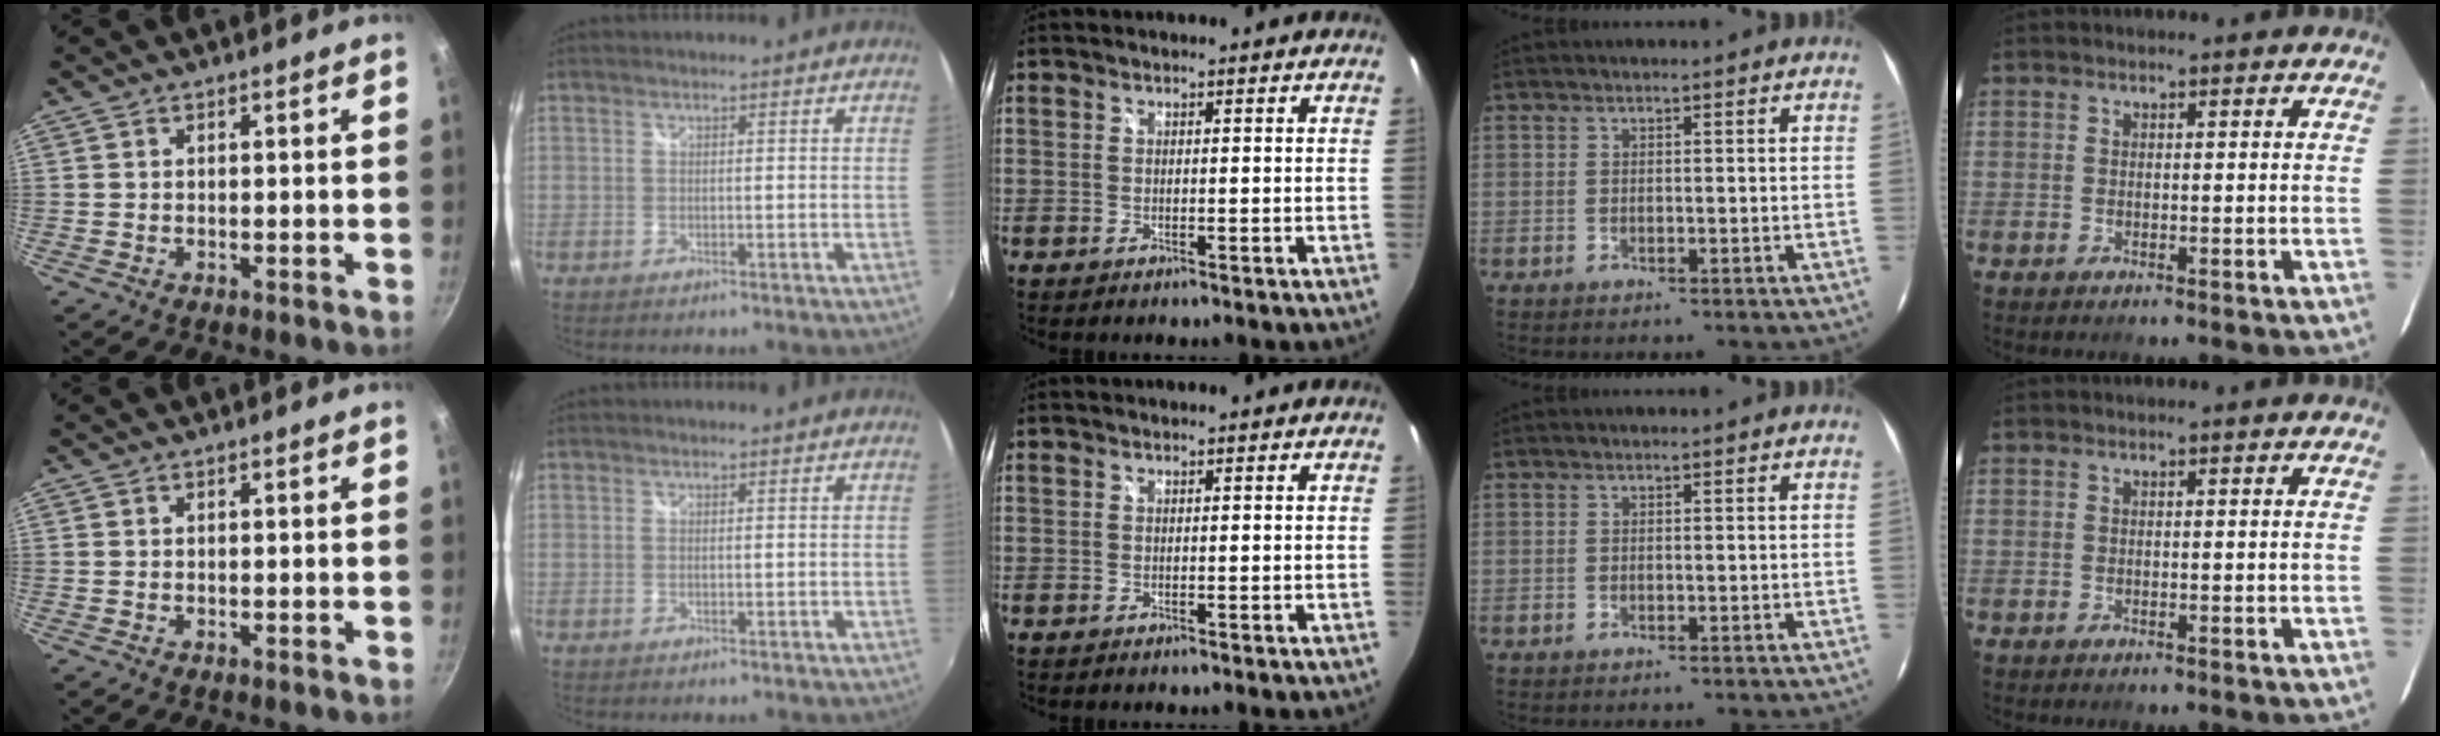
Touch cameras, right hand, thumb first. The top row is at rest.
{}